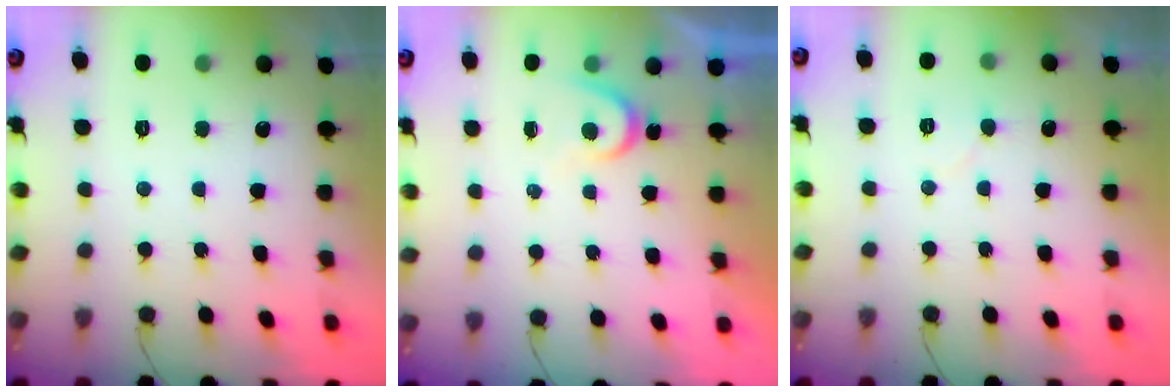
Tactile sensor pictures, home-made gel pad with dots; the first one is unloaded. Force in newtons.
{"total": 3.8, "press": 3.8, "slide": 0.5}
{"total": 3.5, "press": 3.4, "slide": 0.3}